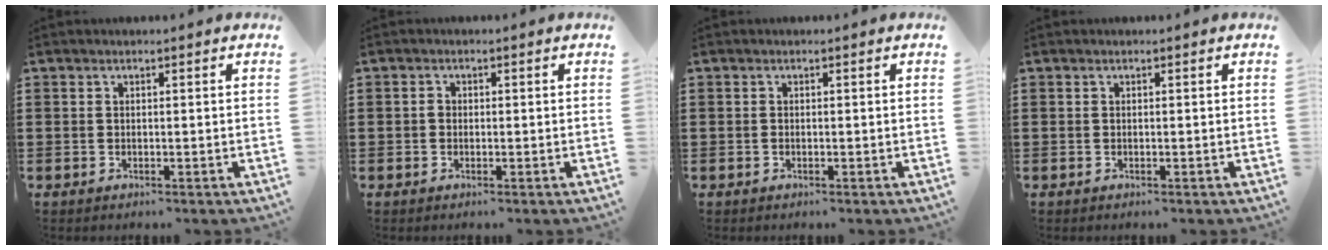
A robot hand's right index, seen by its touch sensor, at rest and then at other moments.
{"total": 0.9, "force": [-0.2, 0.8, 0.5], "torque": [-0.012, 0.002, -0.003]}
{"total": 0.0}
{"total": 0.0}